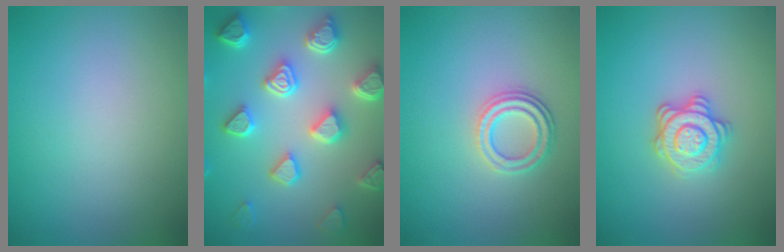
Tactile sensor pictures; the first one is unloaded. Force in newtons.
{"total": 7.0, "press": 5.7, "slide": 4.1}
{"total": 2.8, "press": 2.3, "slide": 1.6}
{"total": 3.5, "press": 3.0, "slide": 1.7}